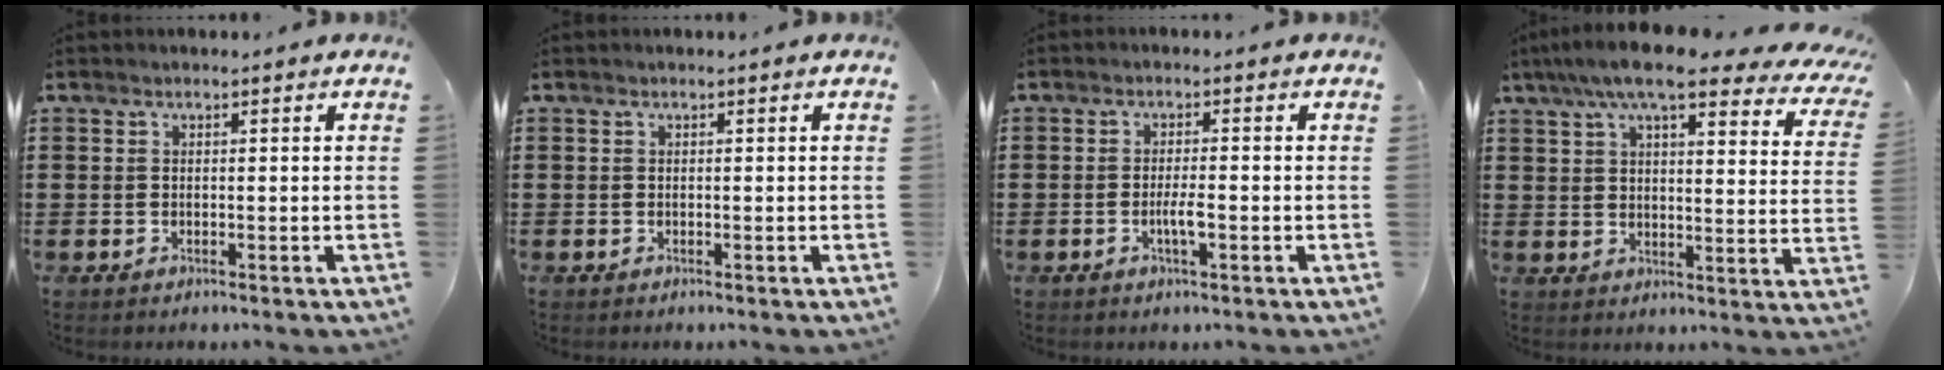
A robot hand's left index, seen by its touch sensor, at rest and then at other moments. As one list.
[{"total": 0.0}, {"total": 2.9, "force": [-0.9, 0.5, 2.7], "torque": [-0.048, 0.002, -0.017]}, {"total": 10.3, "force": [8.1, 1.3, 6.1], "torque": [-0.127, -0.028, 0.139]}]